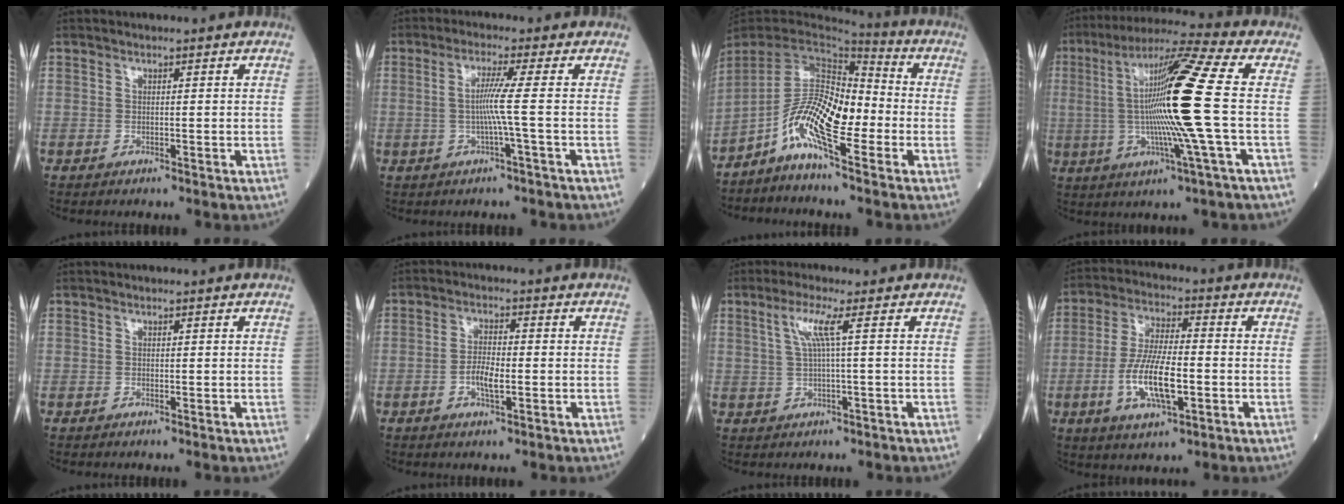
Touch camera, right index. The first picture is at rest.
{"total": 4.5, "force": [-0.5, -1.5, 4.2], "torque": [-0.089, -0.001, -0.007]}
{"total": 10.9, "force": [-4.2, 2.6, 9.7], "torque": [-0.198, 0.013, -0.085]}
{"total": 18.8, "force": [0.3, -1.2, 18.7], "torque": [-0.359, 0.004, -0.009]}
{"total": 0.0}
{"total": 3.9, "force": [-1.1, 1.0, 3.6], "torque": [-0.076, 0.001, -0.020]}
{"total": 3.8, "force": [1.1, -0.8, 3.6], "torque": [-0.084, 0.006, 0.024]}
{"total": 10.8, "force": [-2.8, 2.9, 10.0], "torque": [-0.208, -0.005, -0.049]}